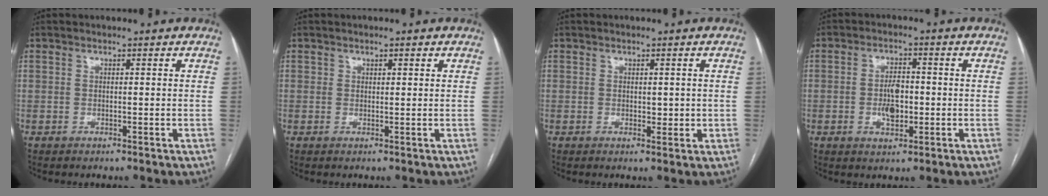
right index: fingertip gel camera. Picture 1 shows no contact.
{"total": 0.9, "force": [0.6, 0.4, 0.5], "torque": [-0.009, 0.002, 0.008]}
{"total": 2.0, "force": [0.2, 1.3, 1.4], "torque": [-0.017, -0.002, 0.006]}
{"total": 4.8, "force": [-0.7, 2.4, 4.0], "torque": [-0.073, 0.003, -0.010]}